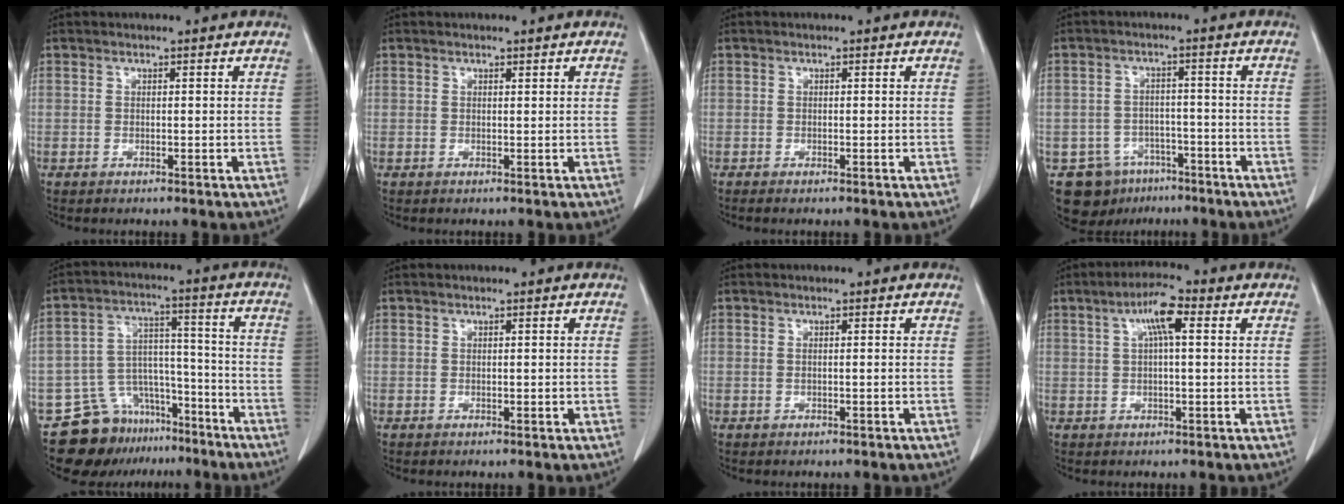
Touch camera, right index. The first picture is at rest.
{"total": 0.0}
{"total": 0.8, "force": [-0.7, 0.0, 0.5], "torque": [-0.009, -0.003, -0.009]}
{"total": 8.3, "force": [-5.1, 6.4, 1.5], "torque": [-0.029, 0.015, -0.069]}
{"total": 12.2, "force": [-9.3, 7.3, 2.9], "torque": [-0.039, 0.053, -0.143]}
{"total": 0.7, "force": [0.0, 0.3, 0.6], "torque": [-0.012, -0.002, 0.003]}
{"total": 0.8, "force": [-0.1, 0.1, 0.7], "torque": [-0.017, -0.001, 0.001]}
{"total": 5.7, "force": [1.9, 1.0, 5.3], "torque": [-0.099, 0.018, 0.030]}